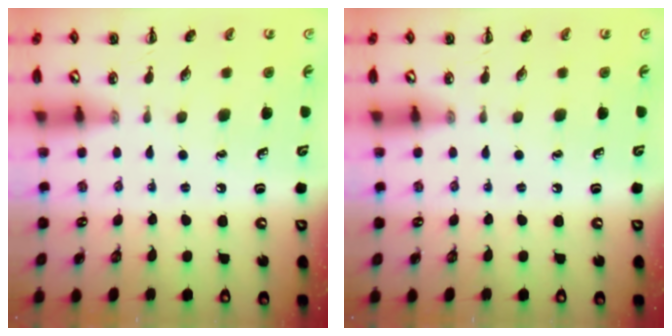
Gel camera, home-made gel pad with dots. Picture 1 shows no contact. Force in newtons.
{"total": 0.0}